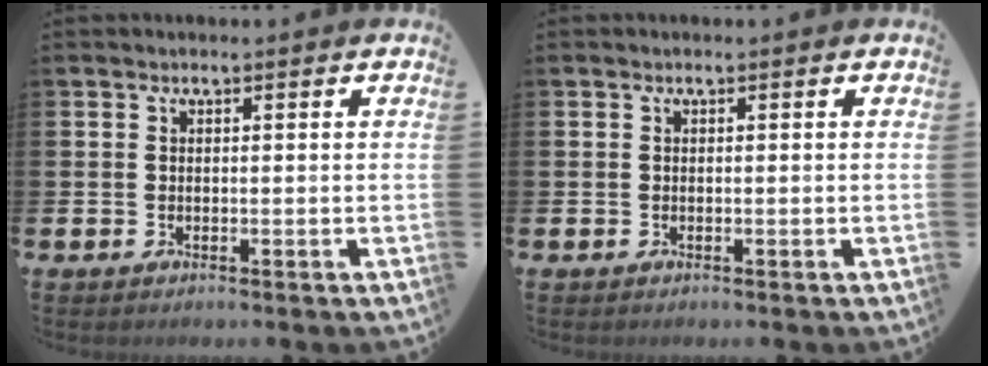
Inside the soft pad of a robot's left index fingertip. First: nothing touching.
{"total": 0.0}